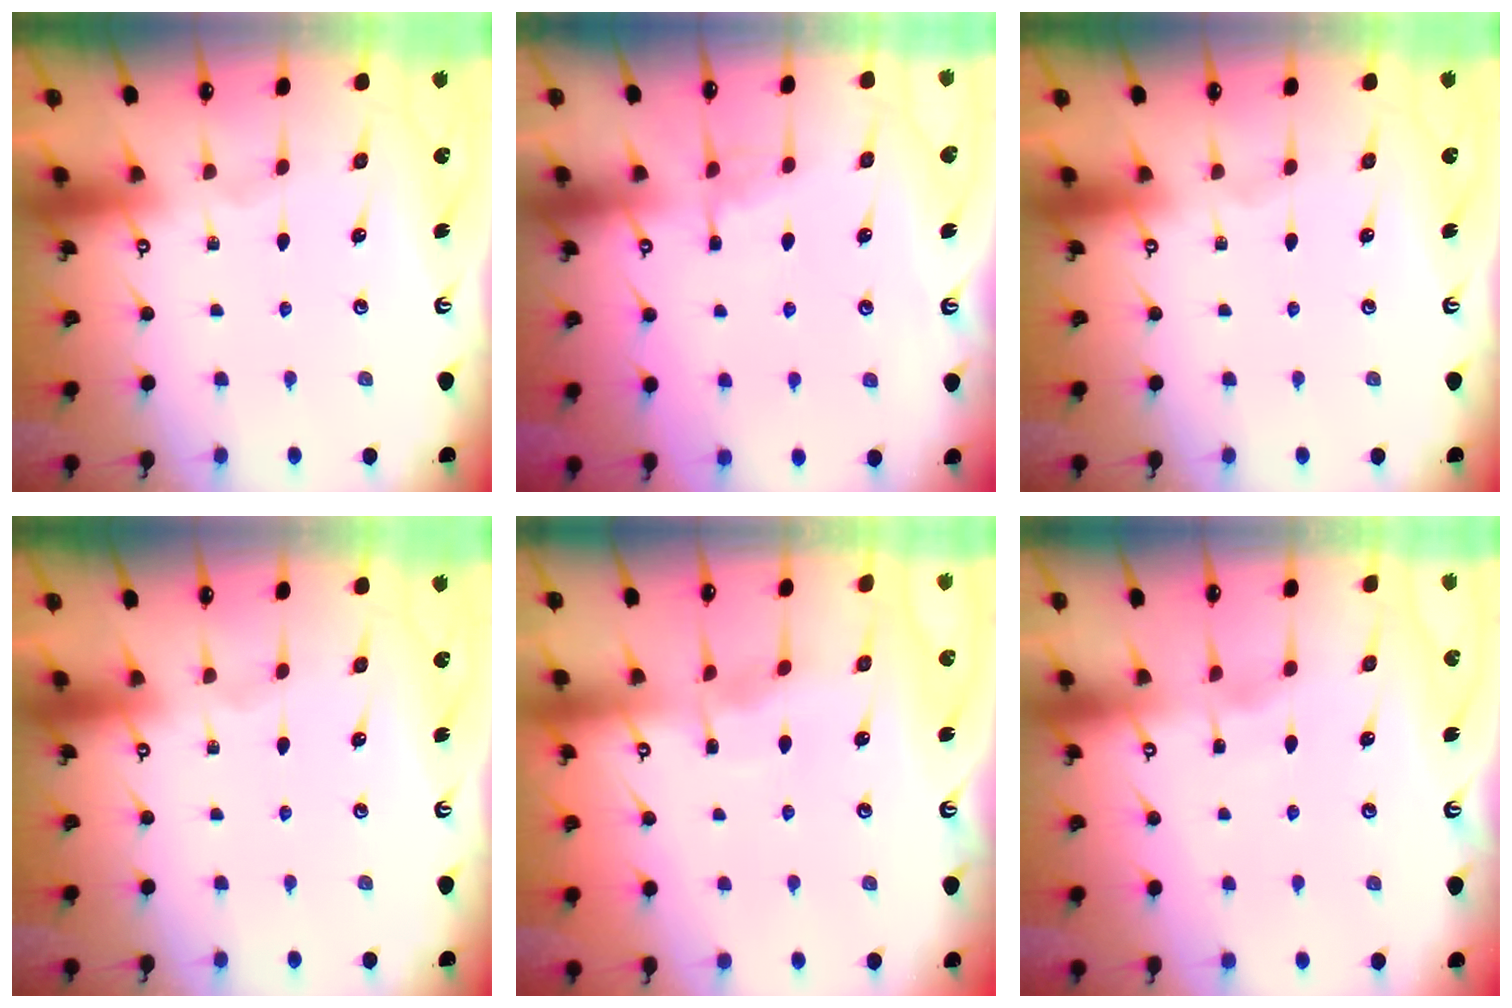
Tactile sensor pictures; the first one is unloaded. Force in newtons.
{"total": 4.4, "press": 4.3, "slide": 0.6}
{"total": 0.0}
{"total": 0.0}
{"total": 4.7, "press": 4.7, "slide": 0.5}
{"total": 2.7, "press": 2.7, "slide": 0.3}